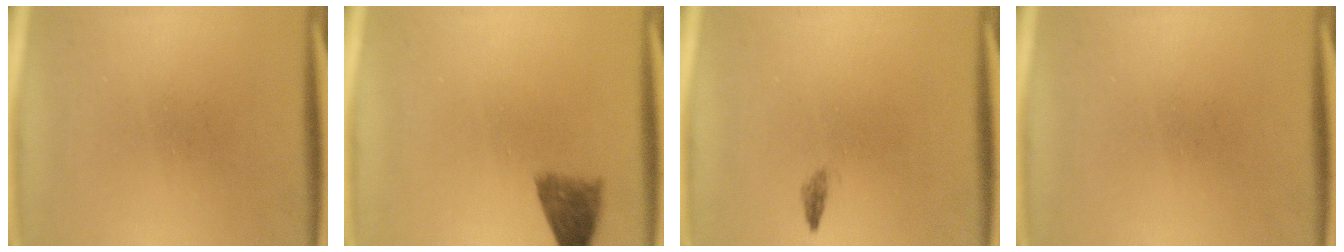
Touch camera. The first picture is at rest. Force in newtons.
{"total": 3.8}
{"total": 0.8}
{"total": 0.0}